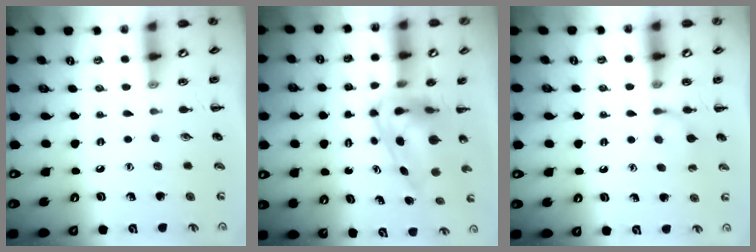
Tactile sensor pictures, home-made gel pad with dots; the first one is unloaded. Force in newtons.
{"total": 8.4, "press": 8.0, "slide": 2.5}
{"total": 5.7, "press": 5.6, "slide": 1.3}